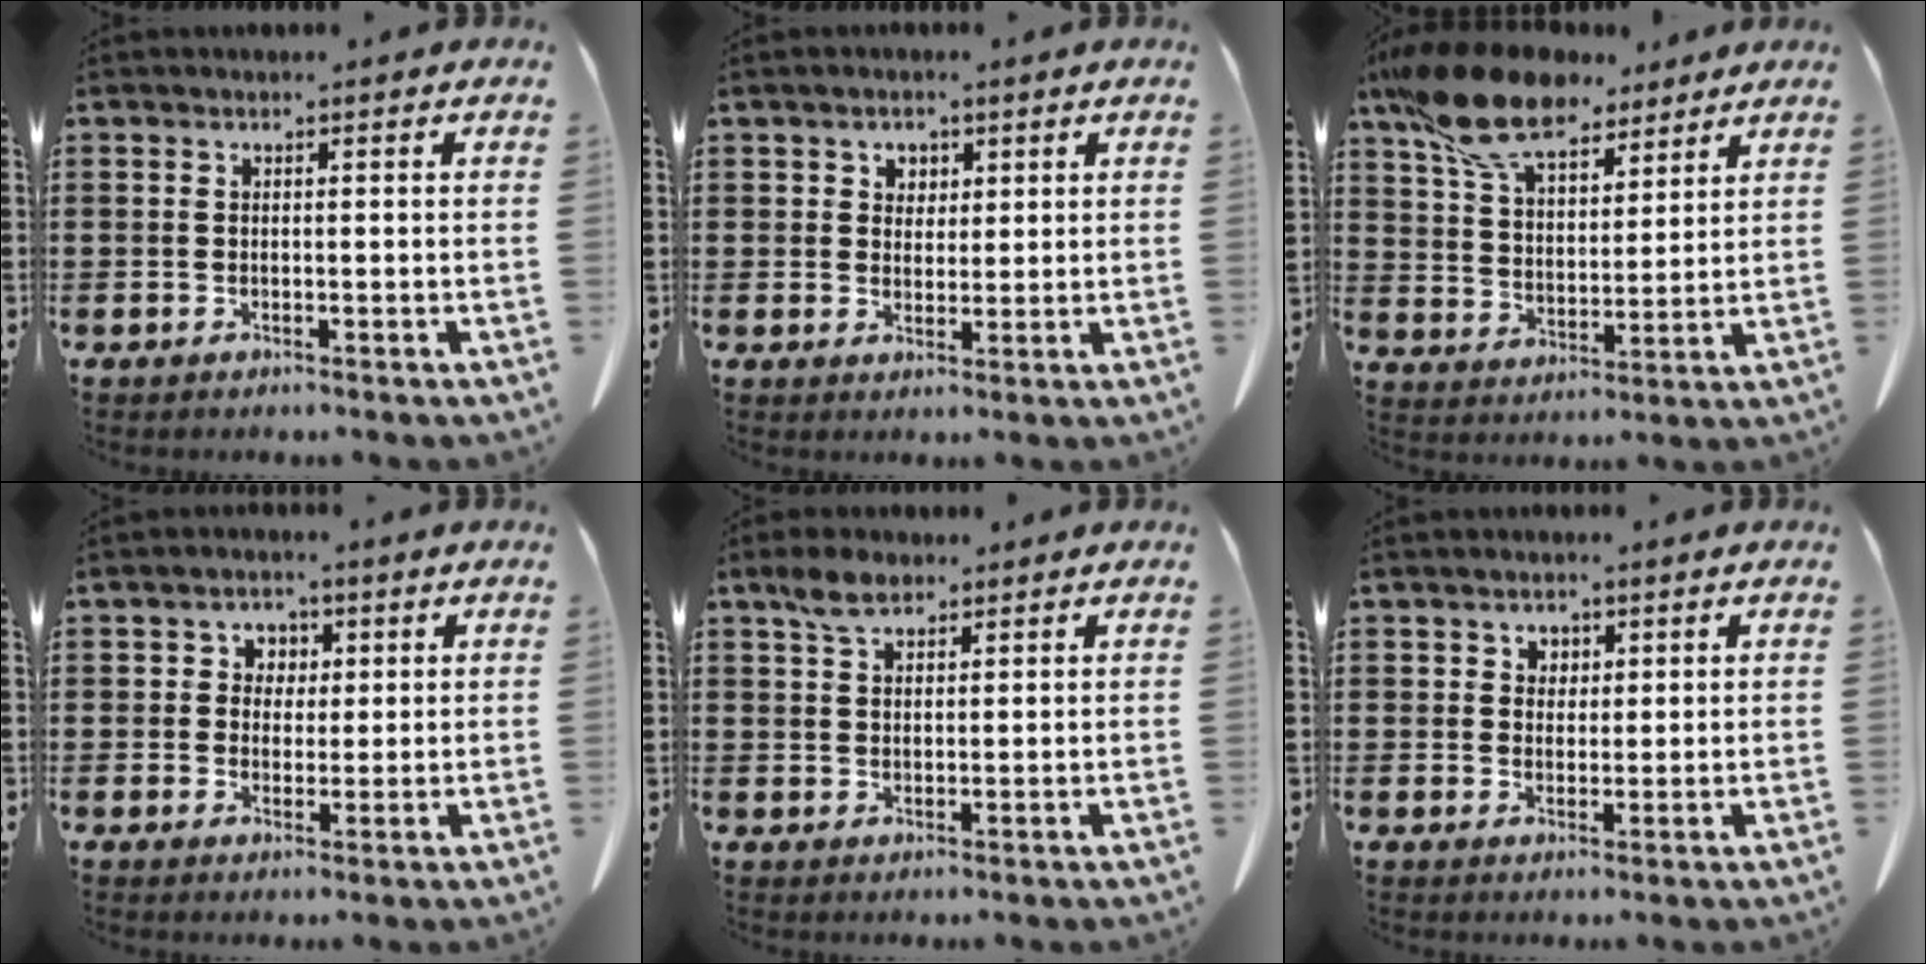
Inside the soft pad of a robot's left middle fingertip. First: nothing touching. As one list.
[{"total": 2.5, "force": [1.5, 2.0, 0.4], "torque": [-0.009, 0.005, 0.026]}, {"total": 13.7, "force": [10.7, 4.7, 7.2], "torque": [-0.174, -0.026, 0.201]}, {"total": 3.1, "force": [1.1, 2.8, 0.4], "torque": [-0.016, 0.009, 0.016]}, {"total": 4.1, "force": [2.8, 2.0, 2.2], "torque": [-0.052, 0.007, 0.053]}, {"total": 2.2, "force": [1.5, 1.6, 0.3], "torque": [-0.005, 0.004, 0.026]}]